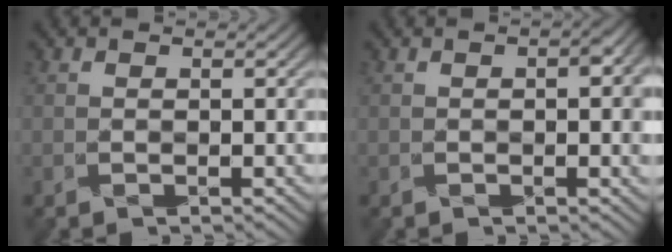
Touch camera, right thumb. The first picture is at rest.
{"total": 3.2, "force": [0.4, 1.2, 3.0], "torque": [-0.037, 0.004, 0.005]}